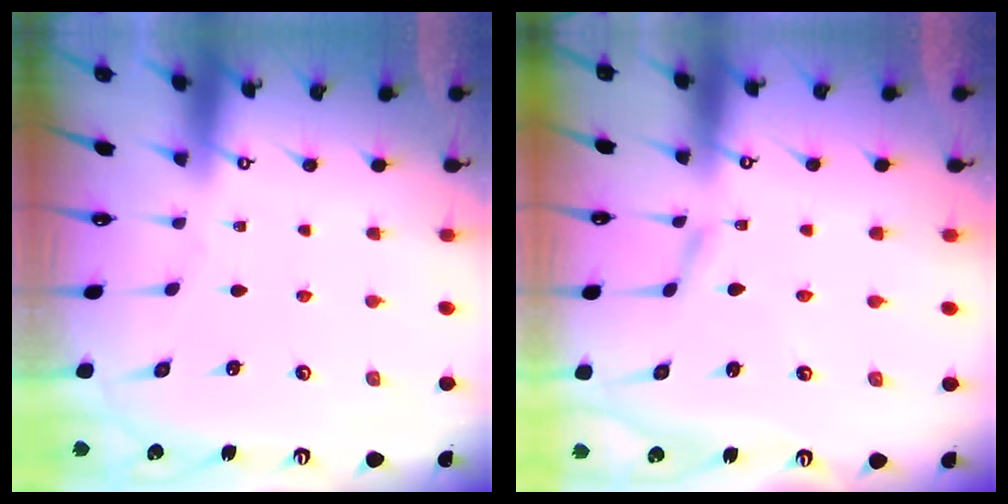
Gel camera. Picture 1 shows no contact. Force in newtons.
{"total": 2.1, "press": 2.1, "slide": 0.2}